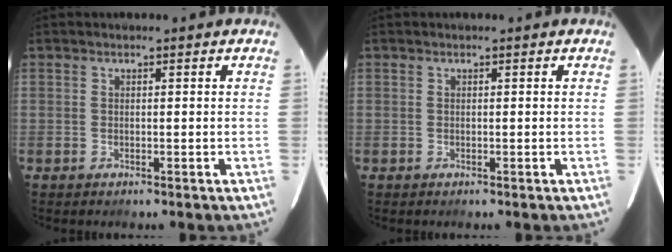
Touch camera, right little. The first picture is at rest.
{"total": 0.0}